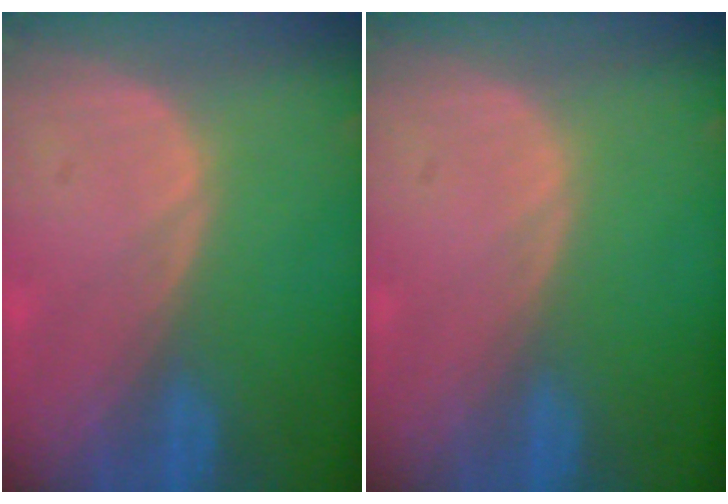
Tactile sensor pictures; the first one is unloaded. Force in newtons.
{"total": 0.0}